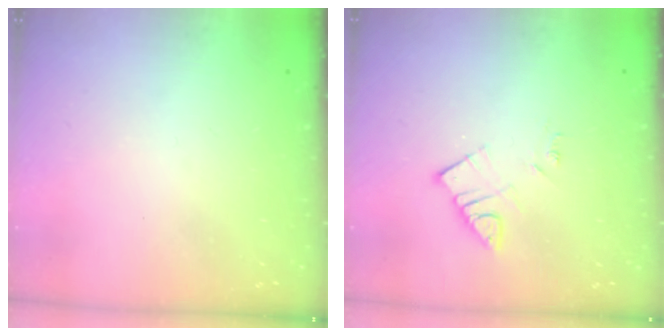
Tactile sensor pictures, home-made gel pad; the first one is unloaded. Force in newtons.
{"total": 4.4, "press": 4.4, "slide": 0.2}